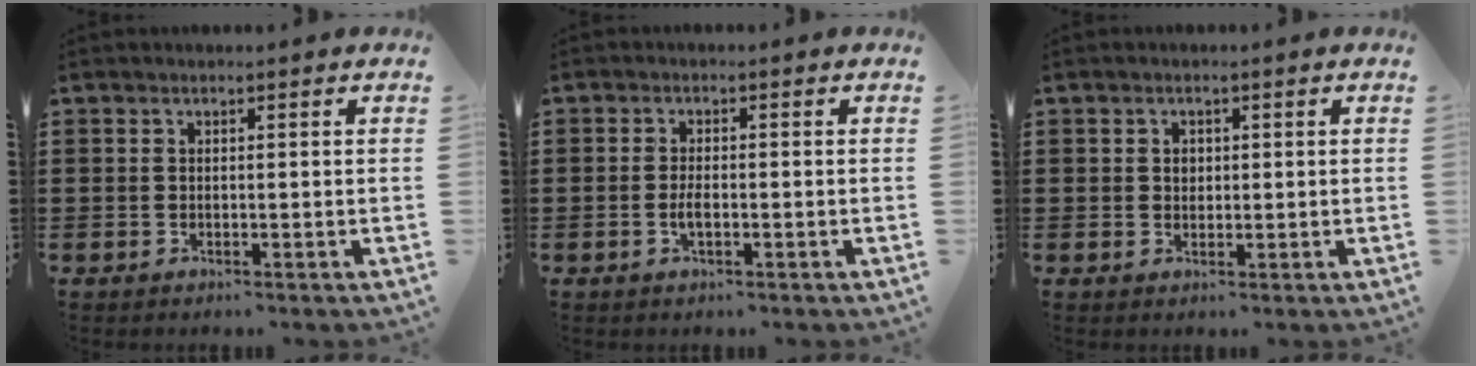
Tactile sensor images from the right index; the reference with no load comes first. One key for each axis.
{"total": 2.3, "fx": -0.5, "fy": 0.8, "fz": 2.1, "tx": -0.039, "ty": 0.000, "tz": -0.010}
{"total": 1.3, "fx": 0.3, "fy": 1.0, "fz": 0.7, "tx": -0.016, "ty": 0.006, "tz": 0.006}